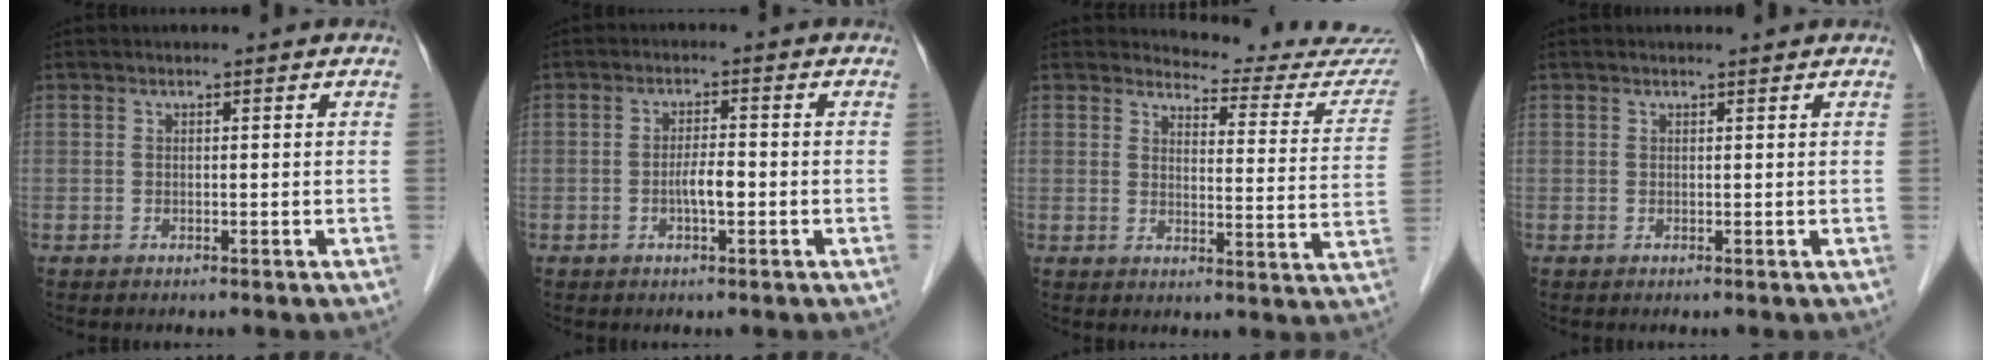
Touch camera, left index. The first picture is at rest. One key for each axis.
{"total": 2.9, "fx": -0.9, "fy": 0.6, "fz": 2.7, "tx": -0.053, "ty": 0.002, "tz": -0.017}
{"total": 14.1, "fx": 13.9, "fy": 1.7, "fz": 1.6, "tx": 0.001, "ty": -0.080, "tz": 0.139}
{"total": 1.3, "fx": 1.3, "fy": 0.0, "fz": 0.2, "tx": -0.009, "ty": 0.007, "tz": 0.017}